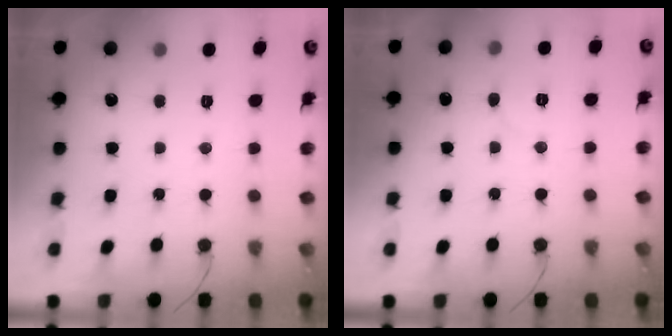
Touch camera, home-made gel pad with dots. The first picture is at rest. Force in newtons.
{"total": 3.7, "press": 3.7, "slide": 0.3}